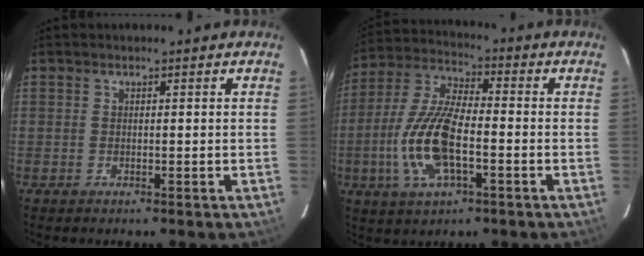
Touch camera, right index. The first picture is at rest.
{"total": 14.0, "force": [-3.7, 5.2, 12.4], "torque": [-0.266, -0.001, -0.075]}